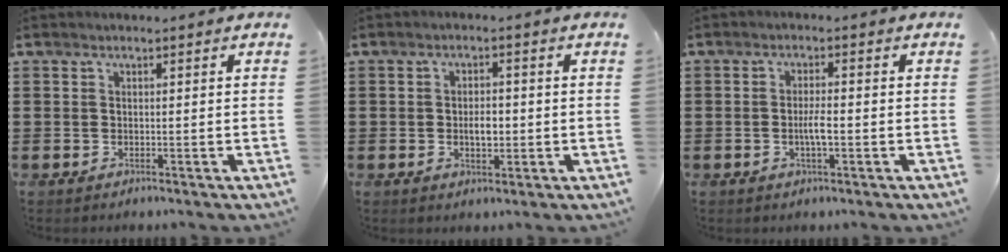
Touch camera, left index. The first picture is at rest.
{"total": 3.1, "force": [-0.3, 1.6, 2.6], "torque": [-0.035, -0.002, -0.011]}
{"total": 3.0, "force": [-0.7, 0.7, 2.9], "torque": [-0.060, 0.001, -0.016]}